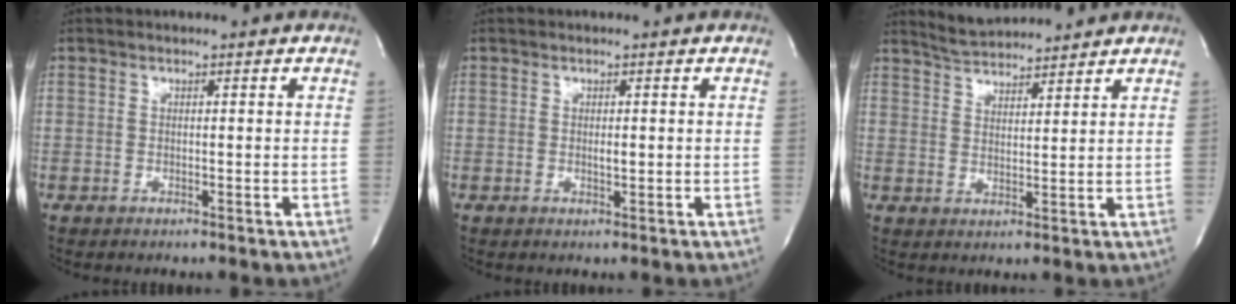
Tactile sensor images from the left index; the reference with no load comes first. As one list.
[{"total": 0.9, "force": [0.1, 0.3, 0.8], "torque": [-0.016, -0.002, 0.002]}, {"total": 6.6, "force": [6.4, 0.5, 1.3], "torque": [-0.033, 0.019, 0.112]}]